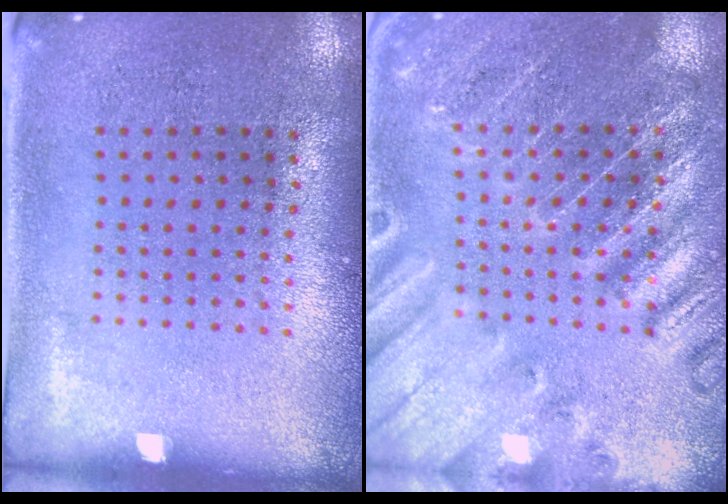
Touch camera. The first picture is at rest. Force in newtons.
{"total": 2.8, "press": 2.8, "slide": 0.4}